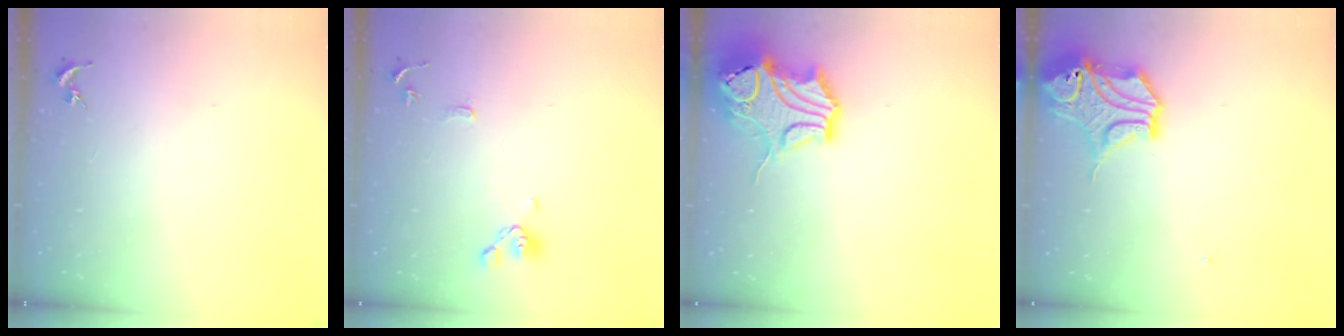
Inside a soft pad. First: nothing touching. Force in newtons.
{"total": 10.5, "press": 10.4, "slide": 1.9}
{"total": 15.2, "press": 15.0, "slide": 2.4}
{"total": 14.5, "press": 14.4, "slide": 2.2}